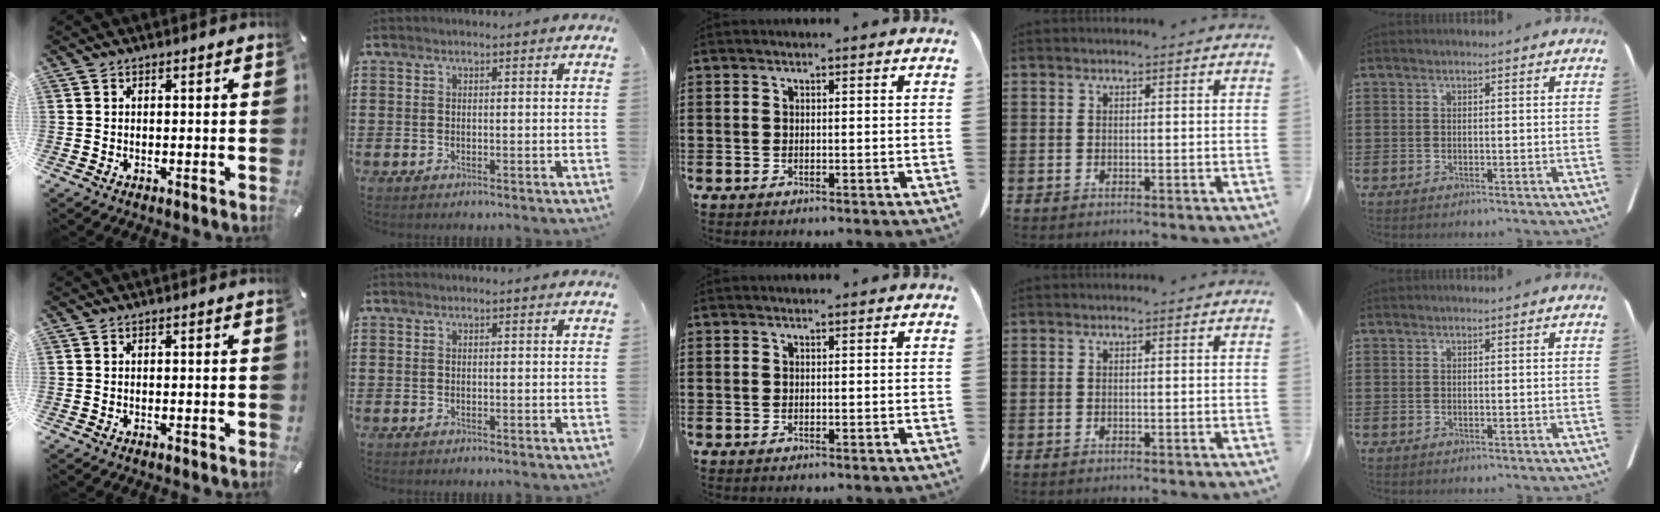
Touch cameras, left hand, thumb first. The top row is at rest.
{}